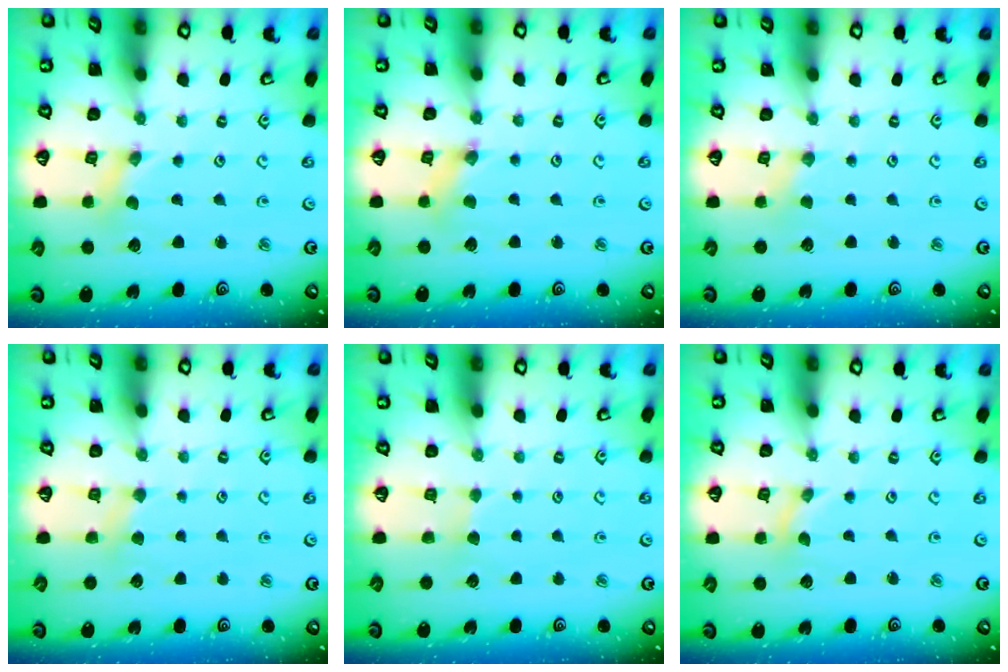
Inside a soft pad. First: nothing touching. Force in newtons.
{"total": 1.8, "press": 1.8, "slide": 0.3}
{"total": 0.9, "press": 0.8, "slide": 0.2}
{"total": 2.5, "press": 2.5, "slide": 0.4}
{"total": 2.2, "press": 2.2, "slide": 0.2}
{"total": 0.0}